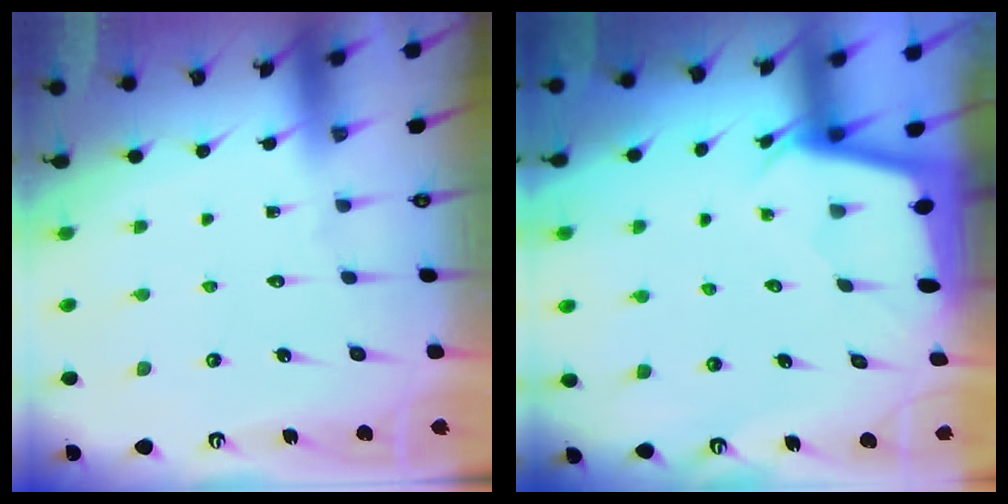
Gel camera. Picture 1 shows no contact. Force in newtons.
{"total": 2.1, "press": 2.1, "slide": 0.2}